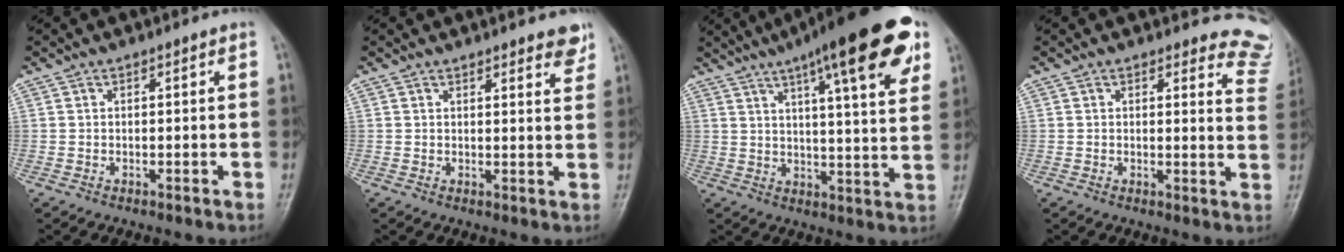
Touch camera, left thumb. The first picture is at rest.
{"total": 4.8, "force": [3.8, 1.4, 2.6], "torque": [-0.010, -0.019, 0.042]}
{"total": 21.1, "force": [11.4, 4.6, 17.1], "torque": [-0.233, -0.016, 0.157]}
{"total": 10.0, "force": [9.6, 2.9, -0.1], "torque": [0.060, -0.087, 0.061]}